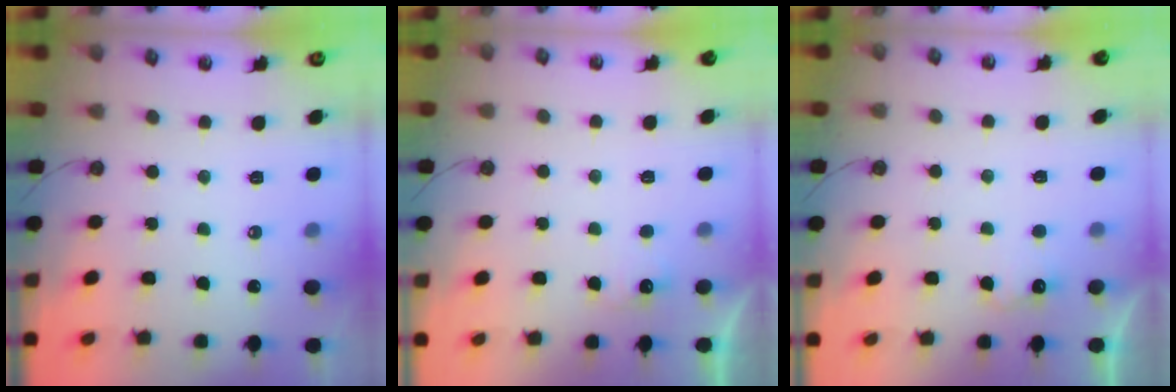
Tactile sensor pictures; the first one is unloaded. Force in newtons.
{"total": 5.5, "press": 5.5, "slide": 1.0}
{"total": 6.0, "press": 5.9, "slide": 1.0}